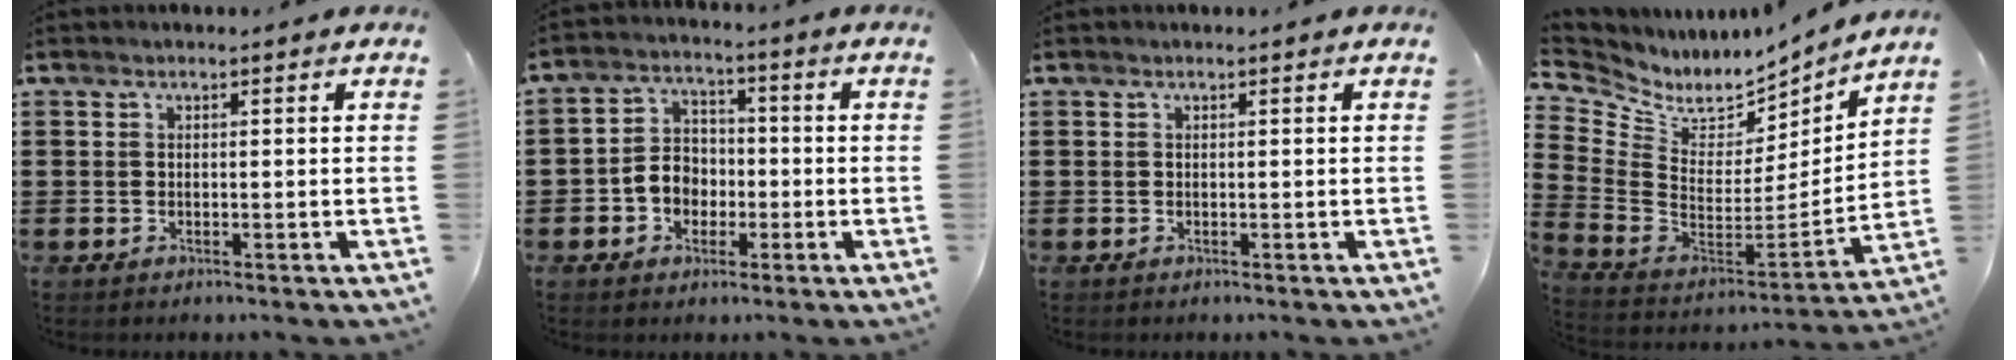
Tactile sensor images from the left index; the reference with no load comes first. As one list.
[{"total": 5.1, "force": [-1.9, 4.3, 2.1], "torque": [-0.057, 0.012, -0.040]}, {"total": 0.0}, {"total": 5.5, "force": [4.4, 3.0, 1.4], "torque": [-0.061, -0.044, 0.075]}]